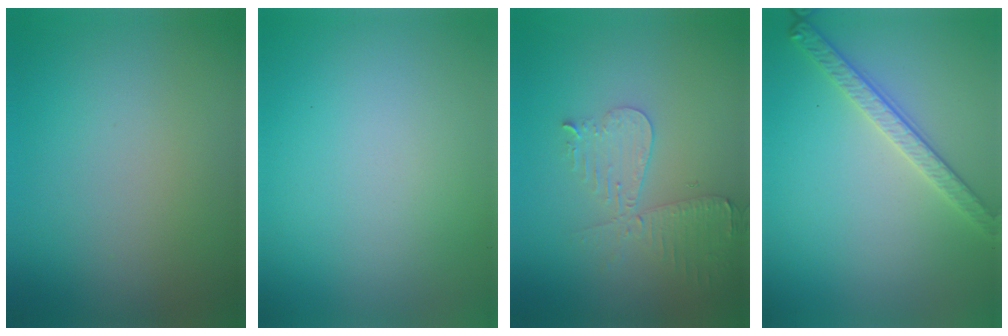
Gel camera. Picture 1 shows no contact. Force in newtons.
{"total": 0.0}
{"total": 3.9, "press": 3.4, "slide": 1.8}
{"total": 2.8, "press": 2.6, "slide": 1.1}